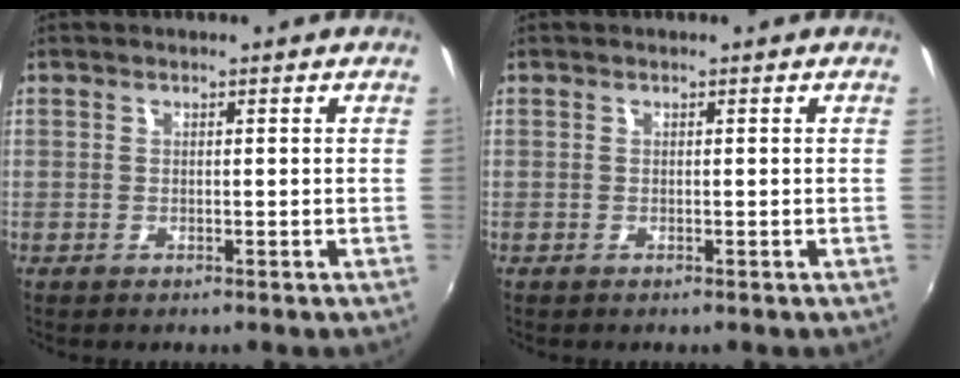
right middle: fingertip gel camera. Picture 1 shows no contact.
{"total": 0.0}